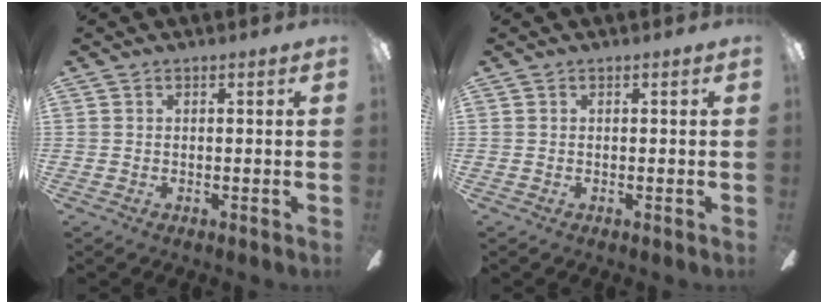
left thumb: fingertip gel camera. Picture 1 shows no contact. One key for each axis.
{"total": 0.0}